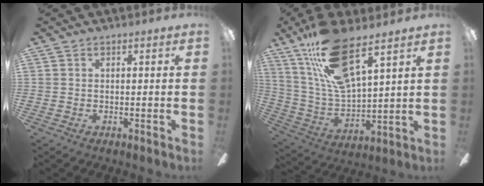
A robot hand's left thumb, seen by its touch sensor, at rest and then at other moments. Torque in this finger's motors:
{"motor_torque": [0.37, 0.47, 1.16, -1.61, 0.20]}